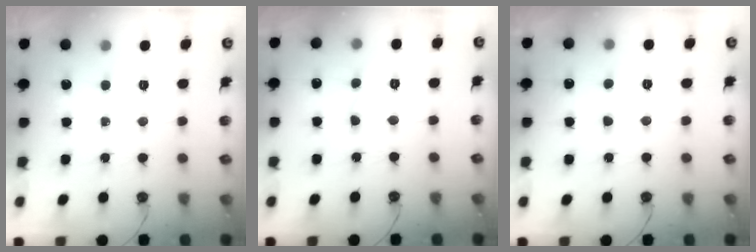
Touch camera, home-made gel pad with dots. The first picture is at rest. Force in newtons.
{"total": 2.4, "press": 2.4, "slide": 0.4}
{"total": 5.0, "press": 3.6, "slide": 3.5}